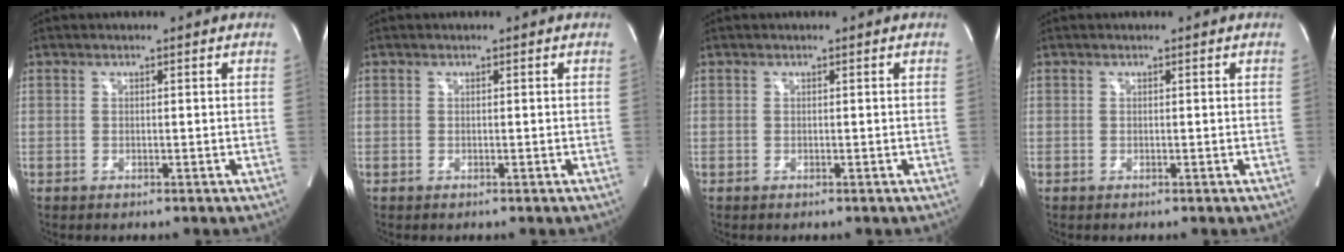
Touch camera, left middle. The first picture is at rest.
{"total": 0.0}
{"total": 0.0}
{"total": 0.0}